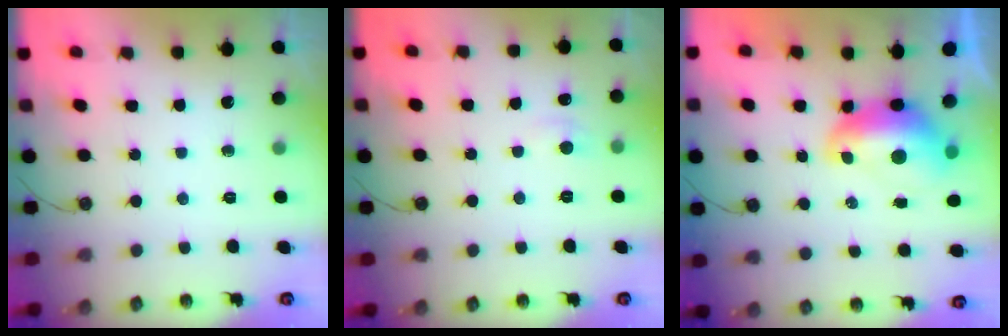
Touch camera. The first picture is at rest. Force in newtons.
{"total": 1.9, "press": 1.8, "slide": 0.4}
{"total": 2.8, "press": 2.8, "slide": 0.7}